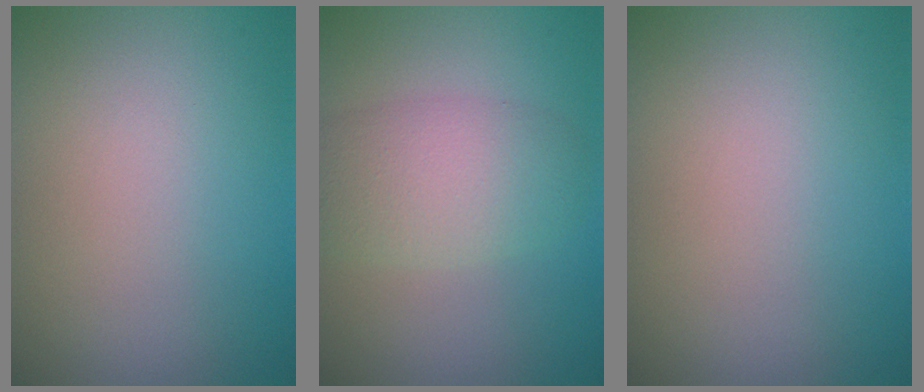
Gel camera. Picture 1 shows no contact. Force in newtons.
{"total": 4.3, "press": 4.3, "slide": 0.2}
{"total": 0.0}